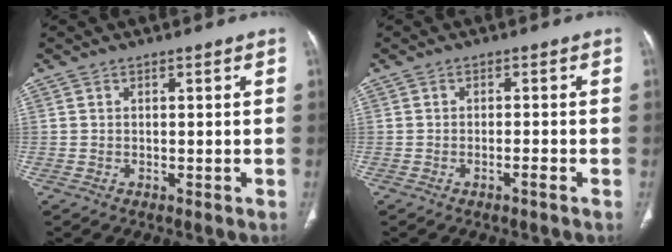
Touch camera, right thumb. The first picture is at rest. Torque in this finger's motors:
{"motor_torque": [-0.21, -0.02, -0.26, -0.02, -0.04]}